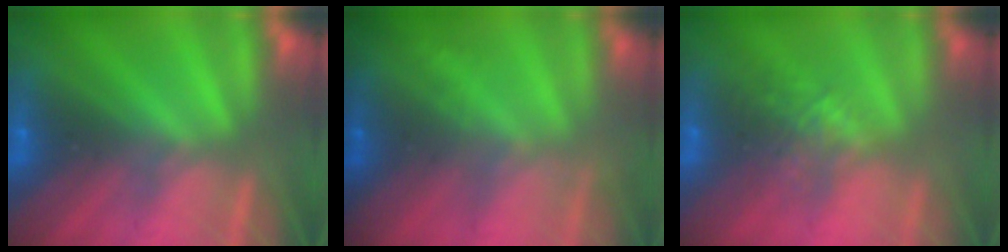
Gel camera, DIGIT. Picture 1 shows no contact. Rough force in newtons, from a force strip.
{"total": 1.9}
{"total": 3.9}